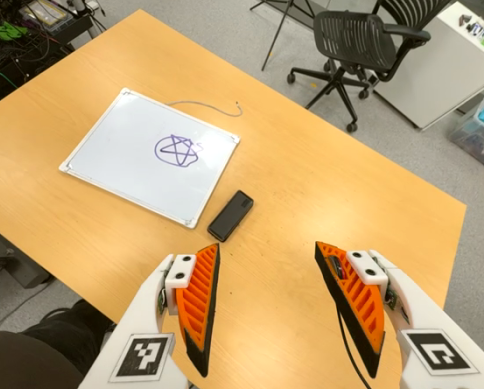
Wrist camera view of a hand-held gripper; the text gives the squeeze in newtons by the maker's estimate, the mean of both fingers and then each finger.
{"total": 0.0}